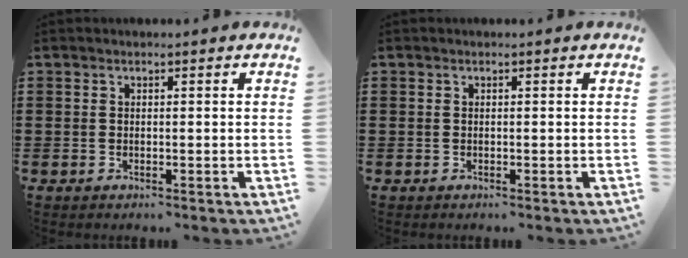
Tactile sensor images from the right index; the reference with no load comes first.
{"total": 0.0}